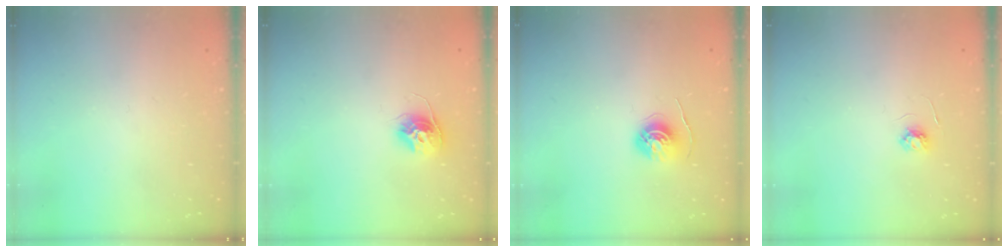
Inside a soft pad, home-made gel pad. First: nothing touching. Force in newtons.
{"total": 10.2, "press": 10.1, "slide": 0.7}
{"total": 5.7, "press": 5.7, "slide": 0.5}
{"total": 3.6, "press": 3.6, "slide": 0.5}